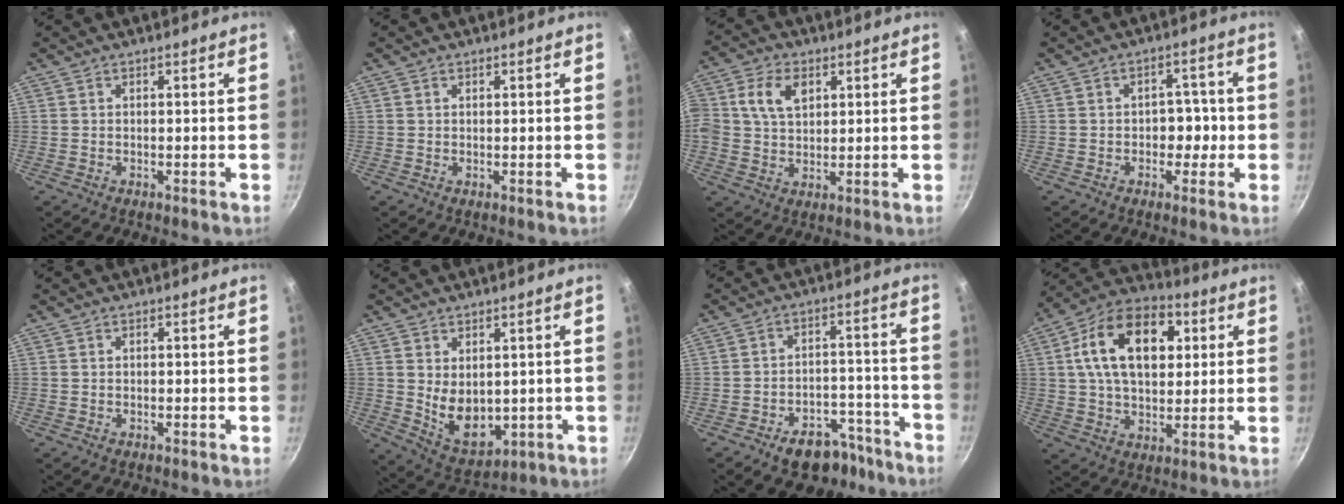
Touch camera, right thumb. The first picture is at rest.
{"total": 0.6, "force": [0.4, 0.5, 0.2], "torque": [-0.004, 0.001, 0.006]}
{"total": 8.8, "force": [2.7, 6.2, 5.7], "torque": [-0.094, 0.007, 0.043]}
{"total": 4.8, "force": [-0.9, 3.8, 2.9], "torque": [0.007, 0.016, -0.014]}
{"total": 0.0}
{"total": 8.9, "force": [0.8, 6.0, 6.4], "torque": [-0.083, -0.024, 0.039]}
{"total": 11.9, "force": [-8.3, 6.9, 5.1], "torque": [-0.021, 0.073, -0.103]}
{"total": 18.7, "force": [4.7, 11.9, 13.6], "torque": [-0.201, 0.011, 0.066]}